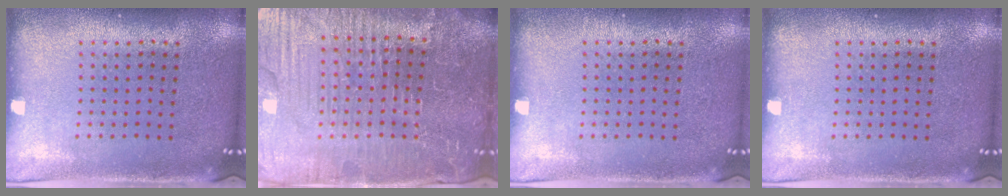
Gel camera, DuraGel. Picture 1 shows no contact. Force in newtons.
{"total": 5.8, "press": 5.4, "slide": 2.3}
{"total": 0.0}
{"total": 0.0}